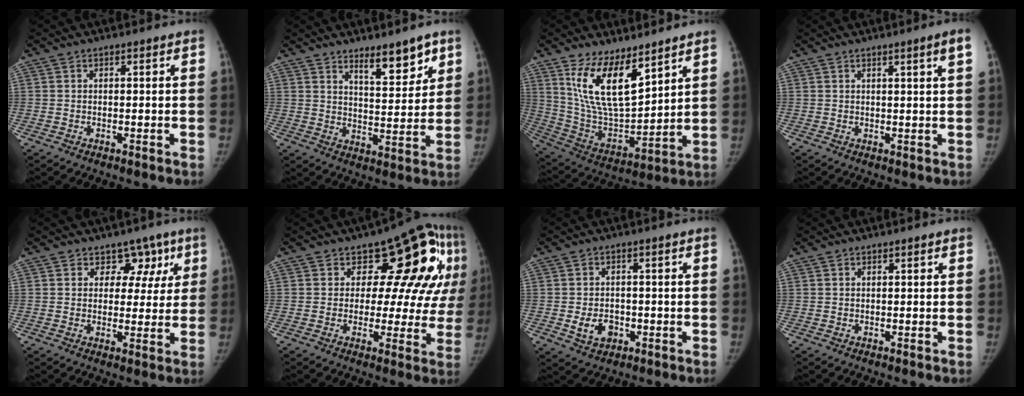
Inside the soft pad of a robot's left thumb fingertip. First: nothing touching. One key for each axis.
{"total": 8.6, "fx": 6.0, "fy": 2.8, "fz": 5.5, "tx": -0.055, "ty": -0.048, "tz": 0.095}
{"total": 16.2, "fx": 9.4, "fy": 6.7, "fz": 11.4, "tx": -0.183, "ty": -0.058, "tz": 0.198}
{"total": 3.0, "fx": 1.5, "fy": -0.7, "fz": 2.5, "tx": -0.040, "ty": -0.011, "tz": 0.025}
{"total": 6.5, "fx": 3.5, "fy": 5.1, "fz": 1.8, "tx": 0.026, "ty": -0.009, "tz": 0.045}
{"total": 15.5, "fx": 5.6, "fy": 9.3, "fz": 11.0, "tx": -0.065, "ty": -0.014, "tz": 0.065}
{"total": 5.0, "fx": -1.4, "fy": 3.9, "fz": 2.9, "tx": -0.038, "ty": 0.006, "tz": -0.017}
{"total": 0.0}